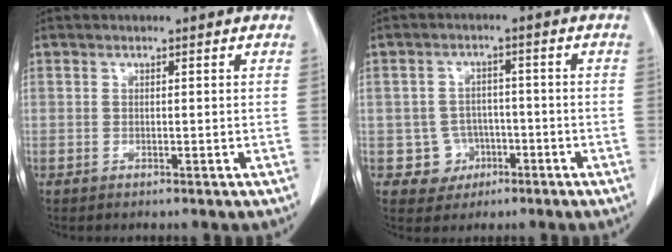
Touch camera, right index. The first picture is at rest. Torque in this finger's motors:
{"motor_torque": [-0.01, 0.12, -0.25, -0.10]}